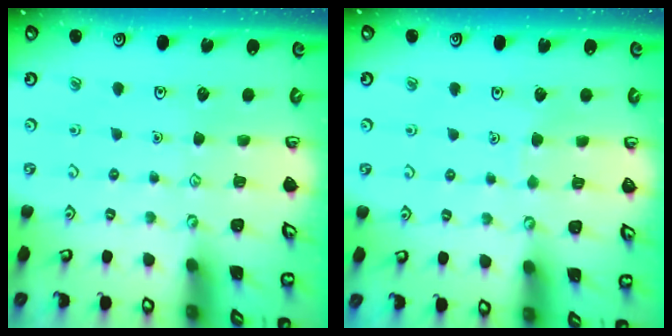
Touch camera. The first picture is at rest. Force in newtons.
{"total": 2.5, "press": 2.5, "slide": 0.2}